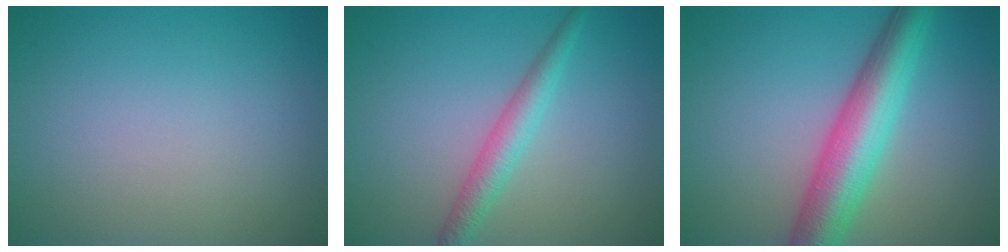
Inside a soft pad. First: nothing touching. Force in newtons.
{"total": 2.7, "press": 2.7, "slide": 0.1}
{"total": 7.2, "press": 7.2, "slide": 0.2}